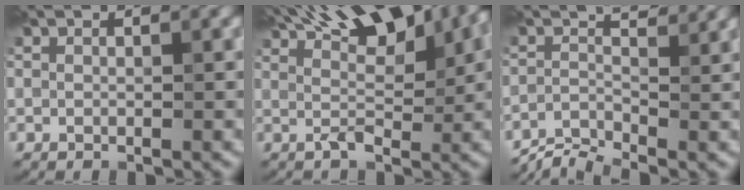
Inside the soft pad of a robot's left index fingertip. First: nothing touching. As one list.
[{"total": 9.2, "force": [4.9, 3.2, 7.2], "torque": [-0.106, 0.027, 0.065]}, {"total": 2.7, "force": [-2.1, 0.6, 1.6], "torque": [-0.033, 0.003, -0.053]}]